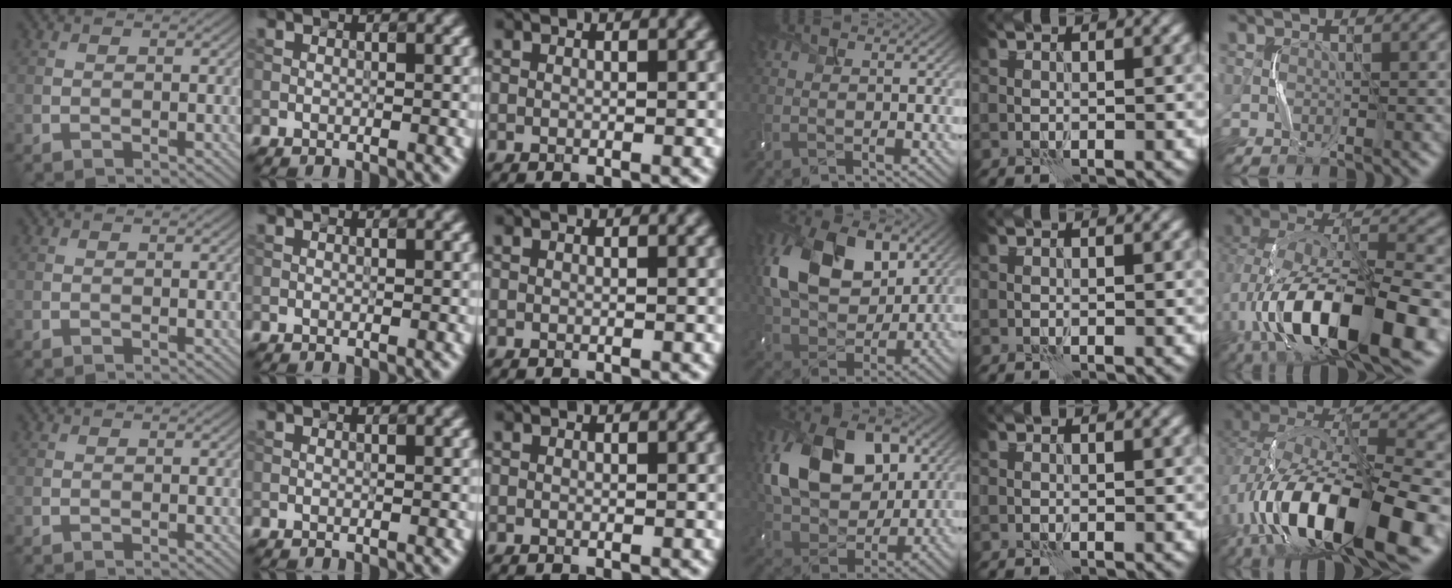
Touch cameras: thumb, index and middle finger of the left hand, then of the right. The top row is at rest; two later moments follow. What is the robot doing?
{"motion": "shake", "object": "handbell"}